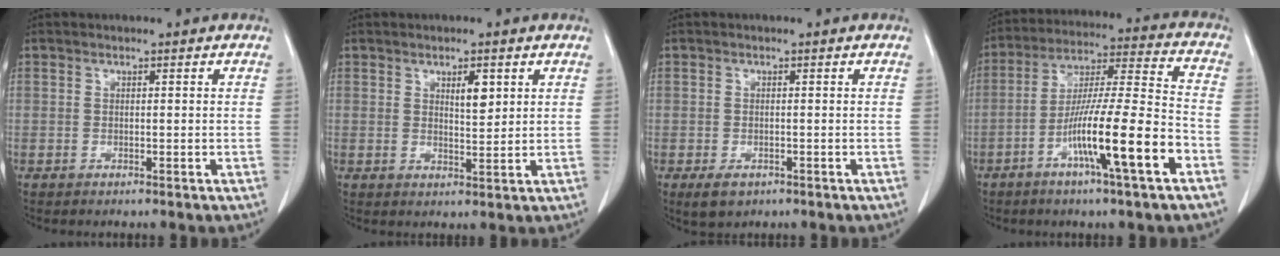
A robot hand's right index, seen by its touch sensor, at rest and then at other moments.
{"total": 3.4, "force": [1.5, 1.0, 2.9], "torque": [-0.048, -0.003, 0.027]}
{"total": 2.9, "force": [-1.6, 1.9, 1.5], "torque": [-0.028, -0.004, -0.016]}
{"total": 15.7, "force": [-6.8, 0.1, 14.2], "torque": [-0.251, -0.005, -0.119]}